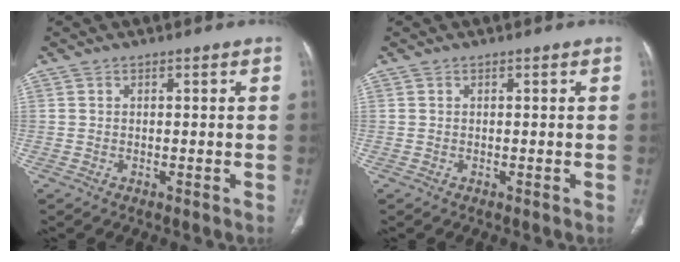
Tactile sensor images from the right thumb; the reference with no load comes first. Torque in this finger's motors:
{"motor_torque": [-0.06, 0.11, -0.19, 0.19, 0.01]}